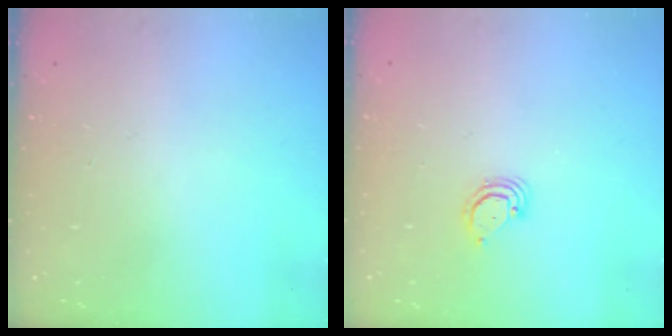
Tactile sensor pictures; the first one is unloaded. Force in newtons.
{"total": 2.8, "press": 2.8, "slide": 0.3}